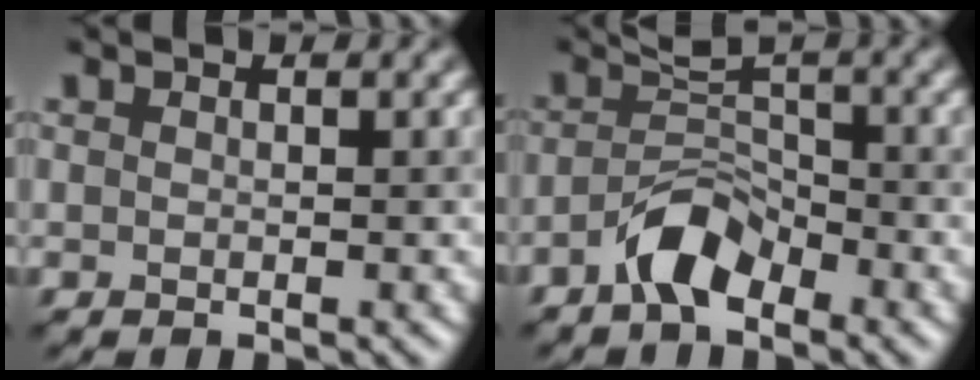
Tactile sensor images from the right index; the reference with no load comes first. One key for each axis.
{"total": 3.6, "fx": -2.2, "fy": 1.6, "fz": 2.3, "tx": -0.040, "ty": 0.010, "tz": -0.044}